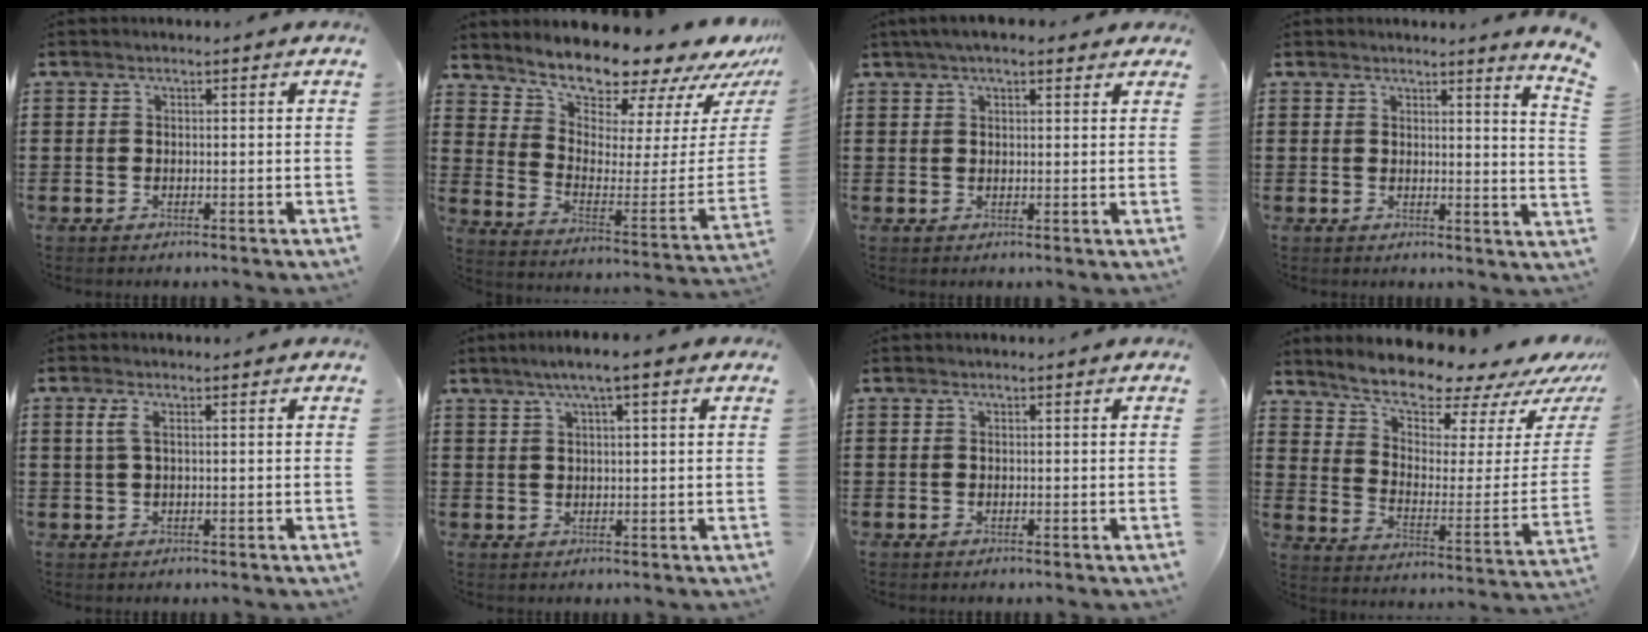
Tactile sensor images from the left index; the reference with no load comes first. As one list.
[{"total": 10.1, "force": [9.9, 1.3, 1.7], "torque": [-0.056, -0.104, 0.165]}, {"total": 3.7, "force": [2.7, 1.2, 2.3], "torque": [-0.051, 0.008, 0.048]}, {"total": 2.8, "force": [2.4, -1.0, 0.9], "torque": [-0.018, -0.017, 0.040]}, {"total": 2.1, "force": [0.5, 0.5, 2.0], "torque": [-0.049, 0.000, 0.005]}, {"total": 3.8, "force": [2.1, 0.2, 3.1], "torque": [-0.063, 0.005, 0.035]}, {"total": 0.0}, {"total": 8.7, "force": [8.3, 1.7, 2.2], "torque": [-0.060, -0.079, 0.136]}]